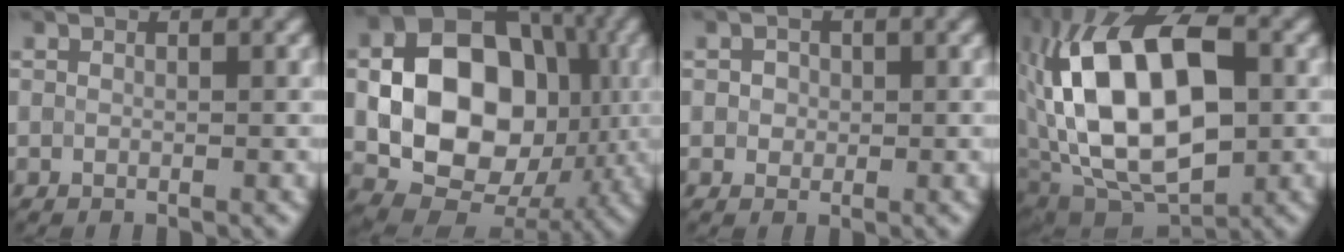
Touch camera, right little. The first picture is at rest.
{"total": 15.7, "force": [-0.1, 11.8, 10.3], "torque": [-0.146, 0.006, -0.002]}
{"total": 1.8, "force": [0.5, 1.5, 0.8], "torque": [-0.002, 0.011, -0.001]}
{"total": 16.2, "force": [1.1, 9.5, 13.1], "torque": [-0.221, 0.014, 0.014]}